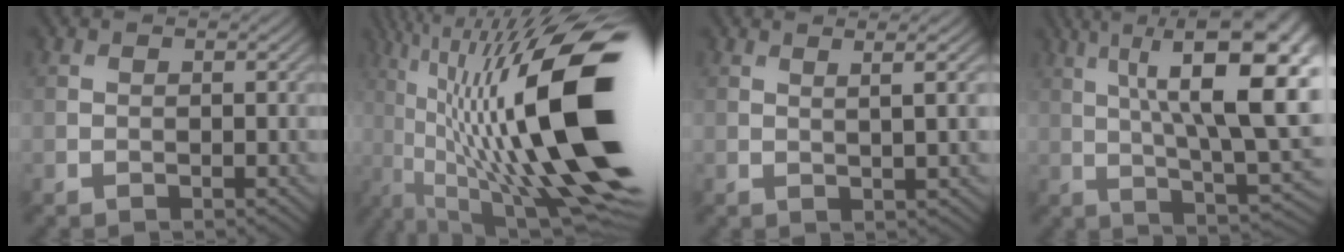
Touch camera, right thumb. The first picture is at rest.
{"total": 20.6, "force": [-0.8, 6.0, 19.7], "torque": [-0.317, 0.014, -0.007]}
{"total": 3.8, "force": [1.4, 0.6, 3.5], "torque": [-0.054, 0.015, 0.026]}
{"total": 17.0, "force": [4.3, 5.6, 15.5], "torque": [-0.221, 0.026, 0.071]}